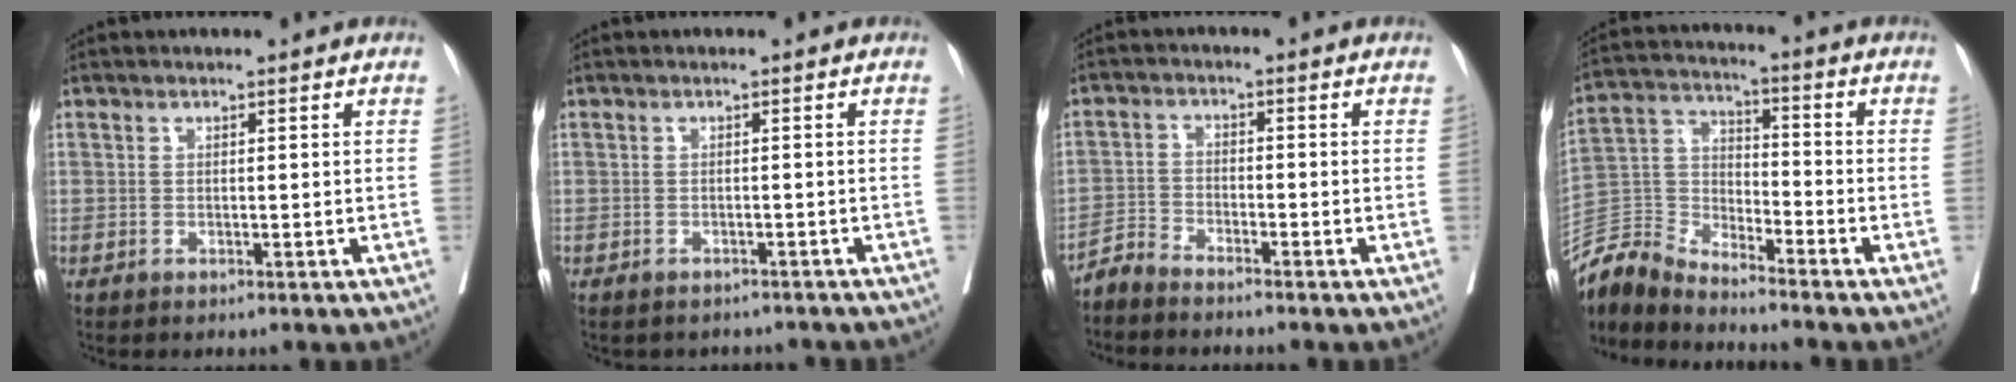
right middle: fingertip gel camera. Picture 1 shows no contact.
{"total": 5.0, "force": [-4.5, 2.0, 0.9], "torque": [-0.005, 0.005, -0.047]}
{"total": 2.9, "force": [-2.9, 0.2, 0.2], "torque": [-0.001, -0.009, -0.061]}
{"total": 8.5, "force": [-8.4, 0.4, 0.5], "torque": [-0.014, 0.014, -0.174]}